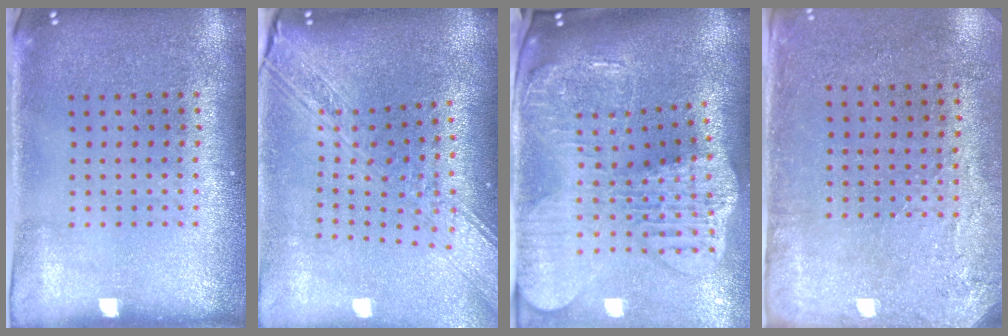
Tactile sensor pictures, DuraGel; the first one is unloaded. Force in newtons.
{"total": 3.0, "press": 2.3, "slide": 1.9}
{"total": 4.4, "press": 3.4, "slide": 2.9}
{"total": 2.8, "press": 2.3, "slide": 1.6}